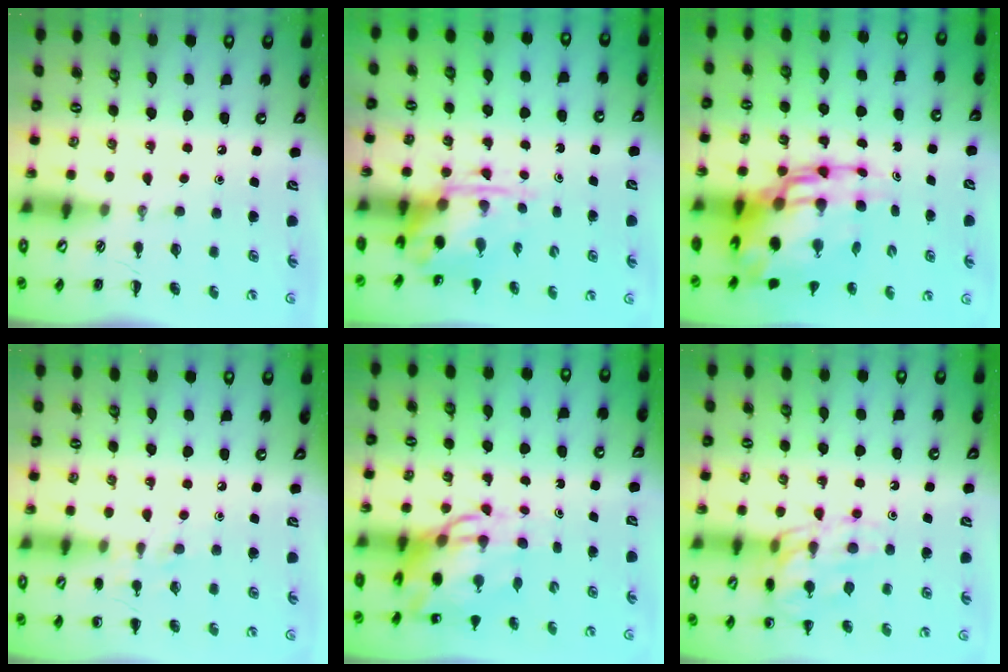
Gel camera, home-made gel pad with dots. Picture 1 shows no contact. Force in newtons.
{"total": 3.8, "press": 3.8, "slide": 0.8}
{"total": 18.9, "press": 18.1, "slide": 5.4}
{"total": 6.7, "press": 6.5, "slide": 1.6}
{"total": 8.2, "press": 8.0, "slide": 2.1}
{"total": 13.9, "press": 13.8, "slide": 1.1}